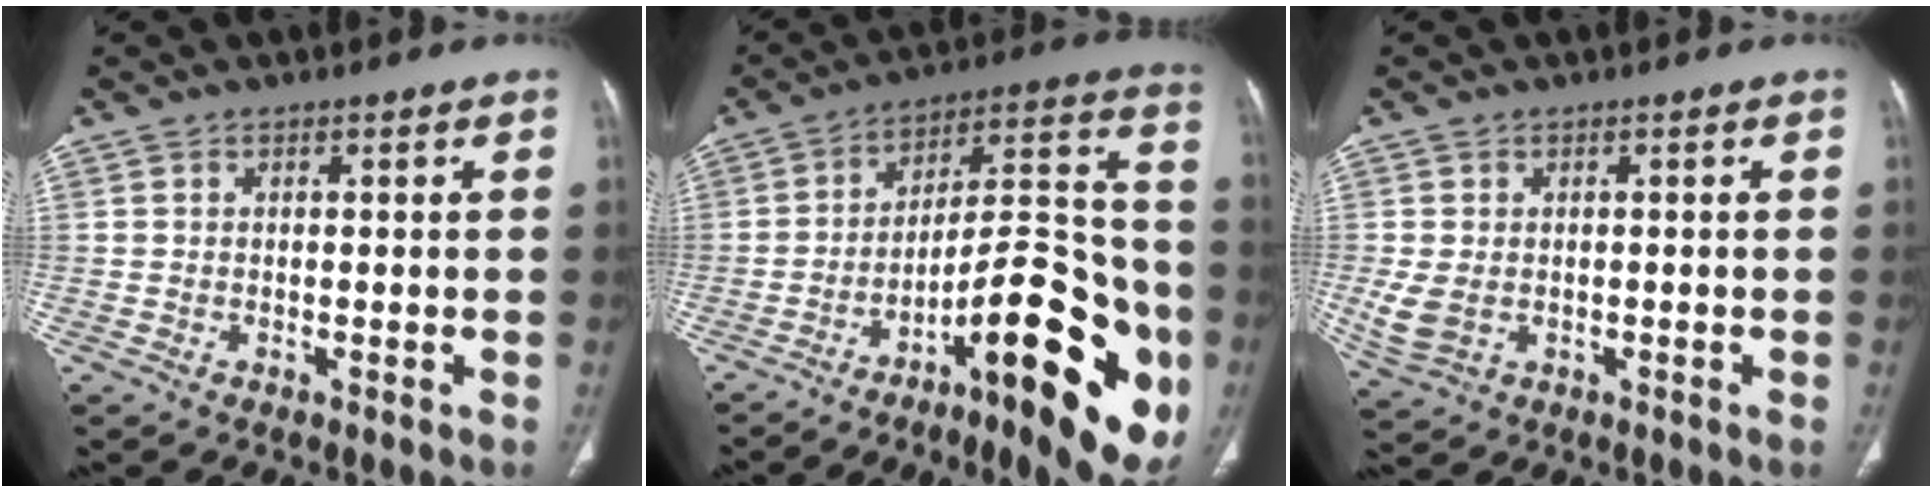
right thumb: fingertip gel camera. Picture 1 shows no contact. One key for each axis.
{"total": 26.9, "fx": -9.8, "fy": 8.4, "fz": 23.6, "tx": -0.275, "ty": 0.066, "tz": -0.135}
{"total": 4.7, "fx": -0.4, "fy": 3.6, "fz": 3.0, "tx": -0.073, "ty": -0.005, "tz": 0.002}